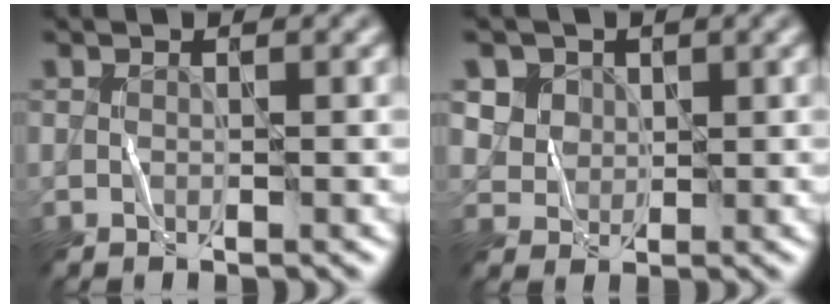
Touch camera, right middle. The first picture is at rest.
{"total": 5.3, "force": [2.6, 4.2, 1.9], "torque": [-0.049, 0.005, 0.046]}